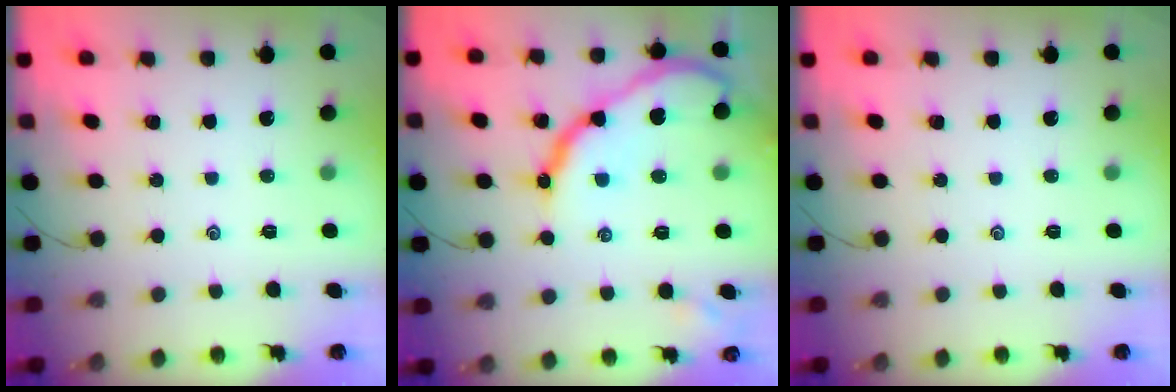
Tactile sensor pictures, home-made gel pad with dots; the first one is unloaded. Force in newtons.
{"total": 16.8, "press": 16.8, "slide": 1.4}
{"total": 0.0}